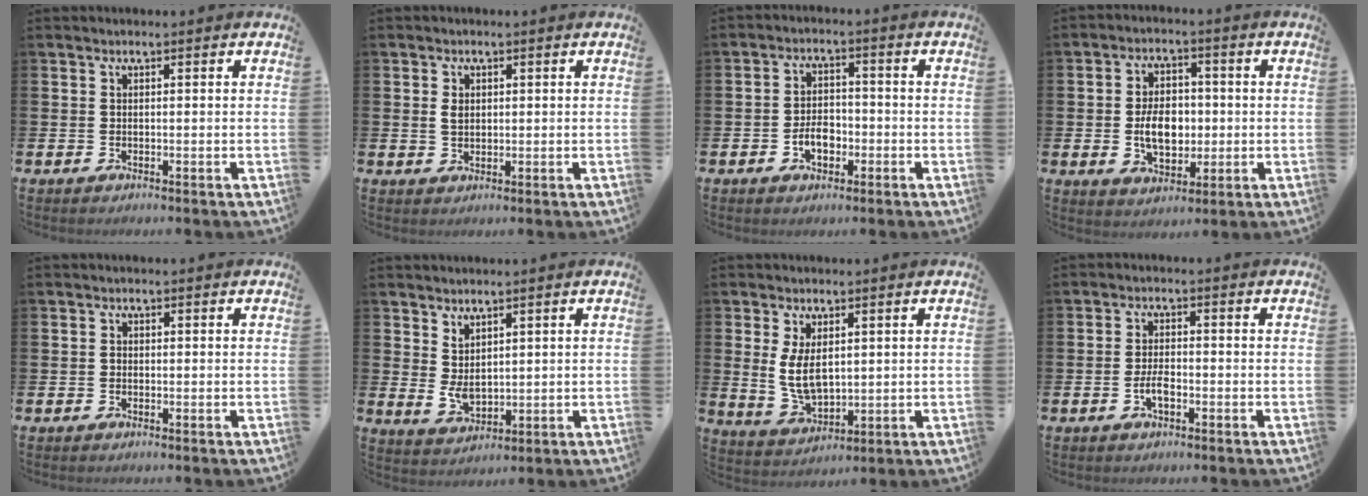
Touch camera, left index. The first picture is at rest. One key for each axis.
{"total": 2.0, "fx": 0.8, "fy": 1.3, "fz": 1.2, "tx": -0.005, "ty": -0.002, "tz": 0.009}
{"total": 4.0, "fx": -1.5, "fy": 2.7, "fz": 2.5, "tx": -0.034, "ty": 0.000, "tz": -0.033}
{"total": 6.2, "fx": -0.6, "fy": 4.2, "fz": 4.6, "tx": -0.073, "ty": 0.008, "tz": -0.015}
{"total": 0.6, "fx": -0.3, "fy": 0.5, "fz": 0.2, "tx": -0.010, "ty": 0.004, "tz": -0.005}
{"total": 3.2, "fx": 1.8, "fy": 1.8, "fz": 2.0, "tx": -0.034, "ty": -0.011, "tz": 0.032}
{"total": 5.3, "fx": 1.6, "fy": 2.8, "fz": 4.2, "tx": -0.073, "ty": -0.001, "tz": 0.028}
{"total": 2.8, "fx": -0.9, "fy": 1.1, "fz": 2.4, "tx": -0.039, "ty": 0.001, "tz": -0.018}